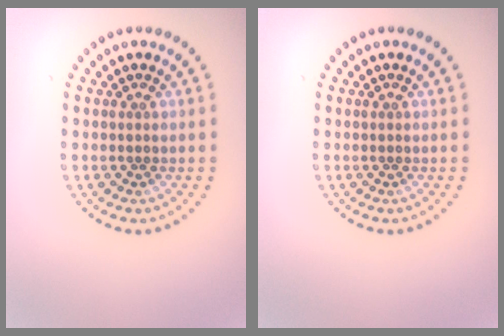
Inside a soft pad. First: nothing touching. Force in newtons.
{"total": 0.0}